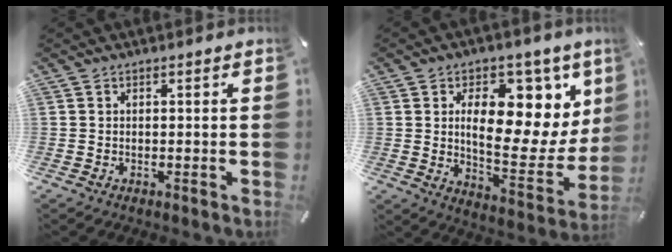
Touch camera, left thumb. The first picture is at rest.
{"total": 16.9, "force": [6.1, 9.4, 12.7], "torque": [-0.165, -0.052, 0.104]}